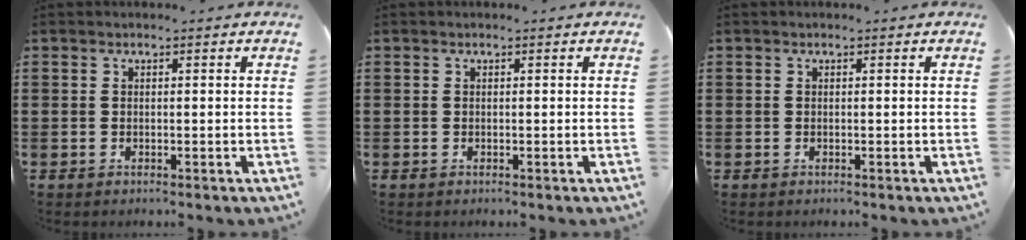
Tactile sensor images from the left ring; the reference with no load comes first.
{"total": 0.0}
{"total": 0.0}